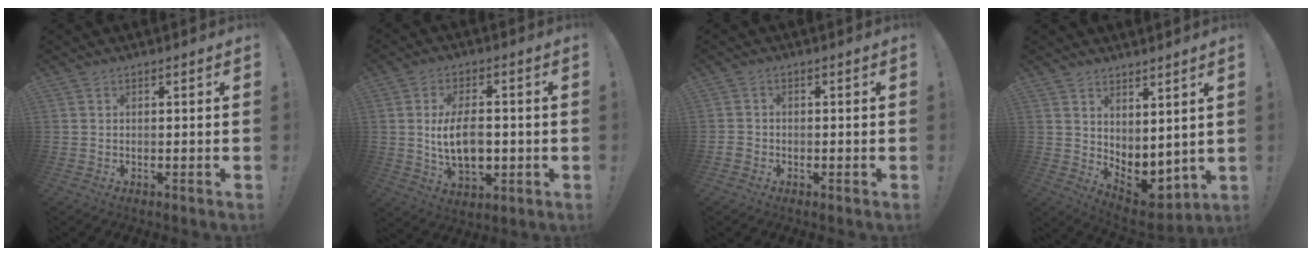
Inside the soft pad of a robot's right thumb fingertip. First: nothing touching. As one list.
[{"total": 12.5, "force": [-0.7, 7.4, 10.1], "torque": [-0.169, -0.005, -0.014]}, {"total": 1.8, "force": [-1.1, 1.3, 0.6], "torque": [-0.006, 0.003, -0.021]}, {"total": 5.5, "force": [1.0, 4.3, 3.3], "torque": [-0.021, -0.033, 0.032]}]